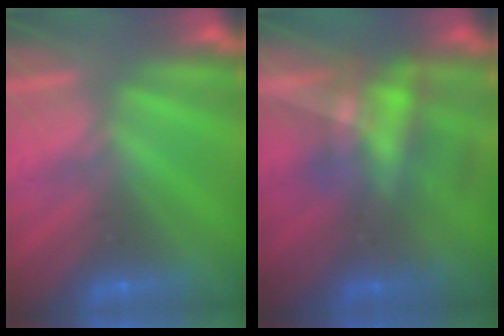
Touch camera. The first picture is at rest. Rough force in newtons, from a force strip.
{"total": 4.5}